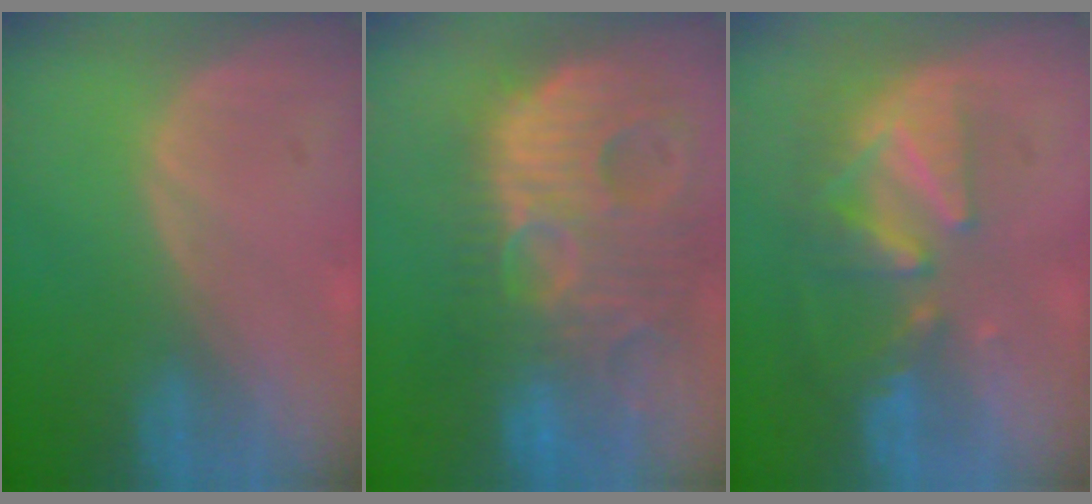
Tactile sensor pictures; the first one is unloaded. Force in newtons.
{"total": 14.8, "press": 12.9, "slide": 7.4}
{"total": 8.6, "press": 8.0, "slide": 3.1}